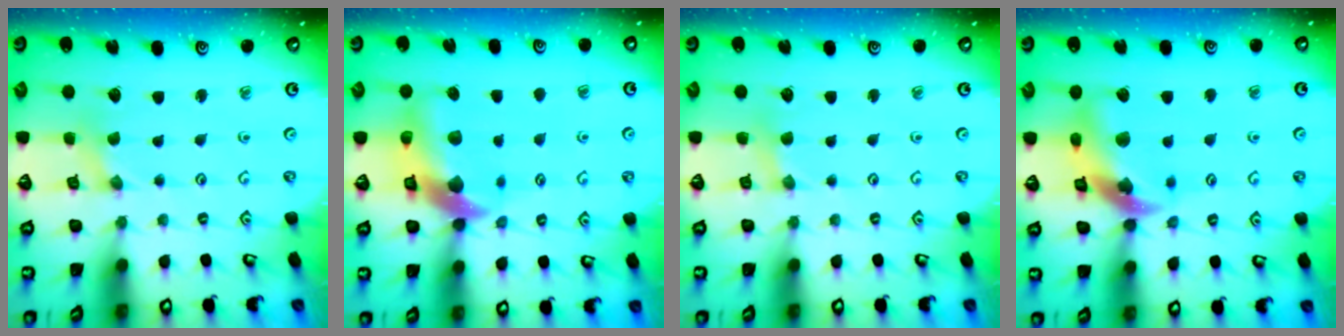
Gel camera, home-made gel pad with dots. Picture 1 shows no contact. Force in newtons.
{"total": 12.4, "press": 12.2, "slide": 1.9}
{"total": 2.6, "press": 2.6, "slide": 0.4}
{"total": 13.1, "press": 13.0, "slide": 1.8}